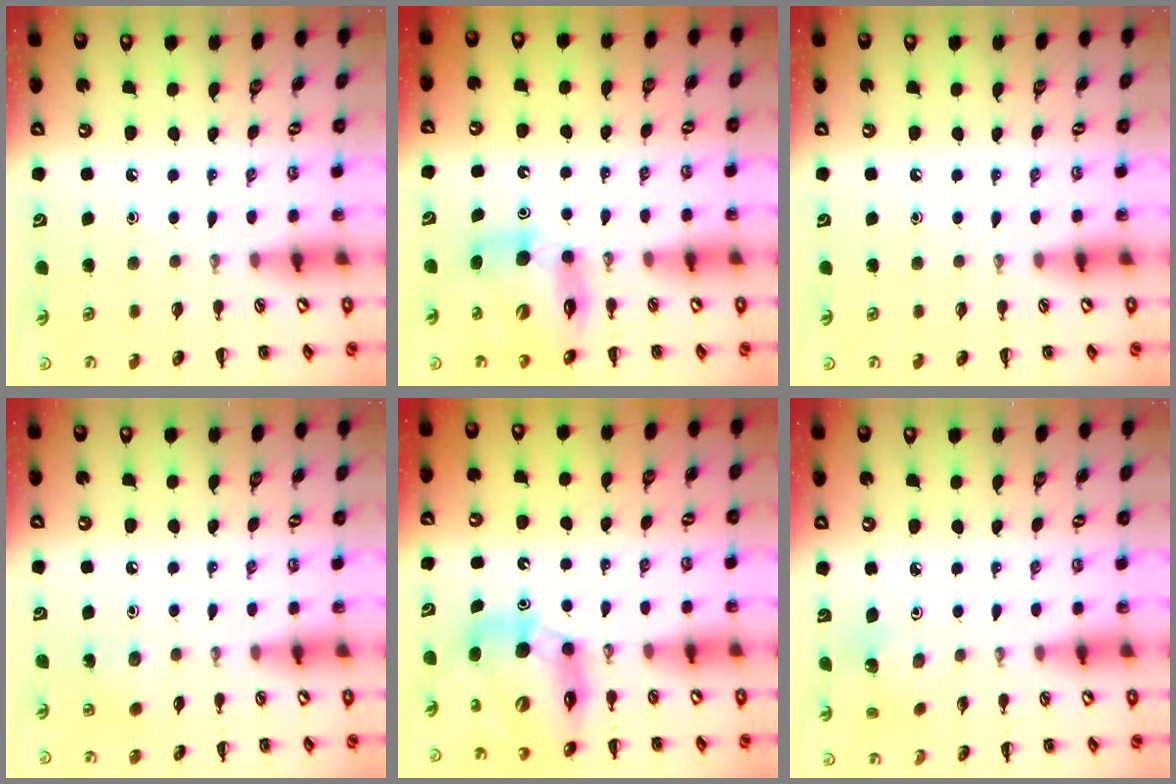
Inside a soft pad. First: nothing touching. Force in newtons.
{"total": 9.3, "press": 9.0, "slide": 2.2}
{"total": 0.0}
{"total": 5.8, "press": 5.7, "slide": 1.3}
{"total": 13.7, "press": 13.1, "slide": 3.8}
{"total": 2.3, "press": 2.2, "slide": 0.7}